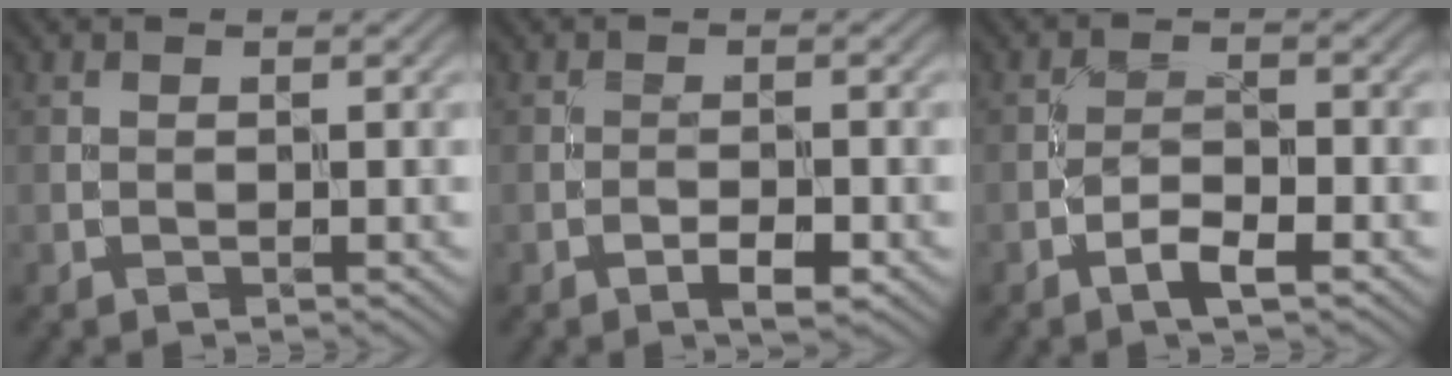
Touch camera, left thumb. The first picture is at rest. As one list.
[{"total": 2.3, "force": [-1.4, 0.6, 1.7], "torque": [-0.029, 0.005, -0.024]}, {"total": 2.9, "force": [-1.9, 0.6, 2.1], "torque": [-0.042, 0.007, -0.041]}]